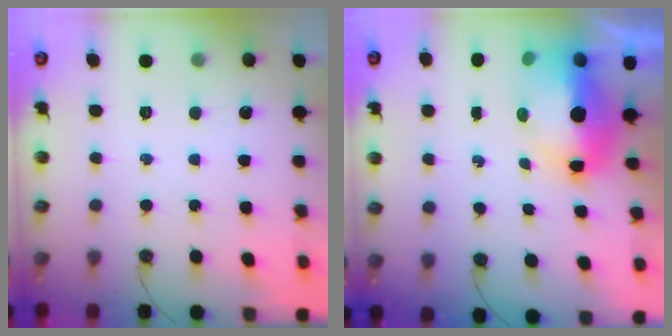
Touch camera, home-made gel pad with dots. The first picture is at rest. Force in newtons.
{"total": 10.4, "press": 10.3, "slide": 1.1}